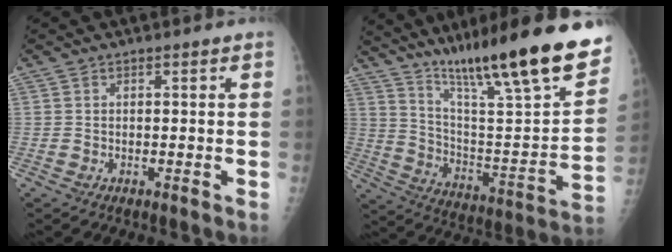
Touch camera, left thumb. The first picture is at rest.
{"total": 28.5, "force": [20.7, 3.6, 19.2], "torque": [-0.275, -0.094, 0.320]}